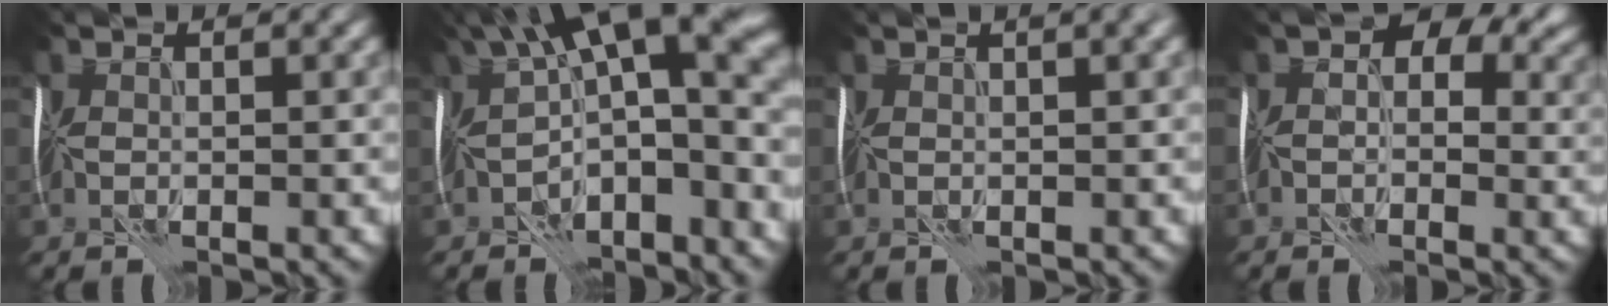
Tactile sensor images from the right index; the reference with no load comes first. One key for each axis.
{"total": 11.3, "fx": 0.5, "fy": 4.7, "fz": 10.3, "tx": -0.153, "ty": 0.021, "tz": 0.011}
{"total": 4.6, "fx": 1.8, "fy": 2.2, "fz": 3.7, "tx": -0.024, "ty": 0.034, "tz": 0.000}
{"total": 4.7, "fx": 0.7, "fy": 3.5, "fz": 3.1, "tx": -0.021, "ty": 0.013, "tz": 0.004}